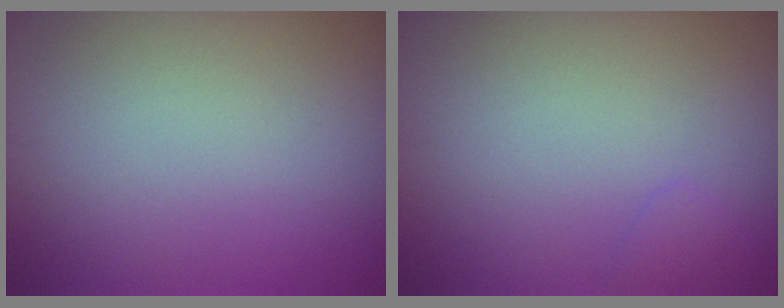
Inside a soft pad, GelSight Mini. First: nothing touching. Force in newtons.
{"total": 0.9, "press": 0.9, "slide": 0.1}